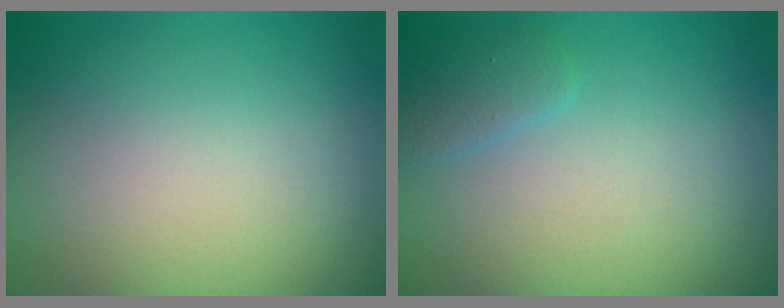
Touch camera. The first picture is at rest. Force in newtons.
{"total": 1.3, "press": 1.3, "slide": 0.2}